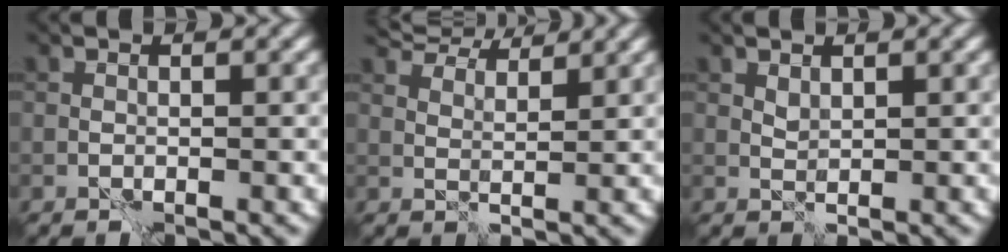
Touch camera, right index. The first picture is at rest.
{"total": 6.8, "force": [5.9, 1.9, 2.9], "torque": [-0.075, -0.002, 0.106]}
{"total": 0.9, "force": [0.6, 0.5, 0.5], "torque": [-0.015, -0.001, 0.013]}